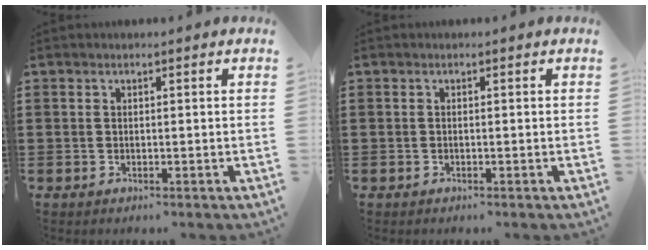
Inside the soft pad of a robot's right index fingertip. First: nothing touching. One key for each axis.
{"total": 0.0}